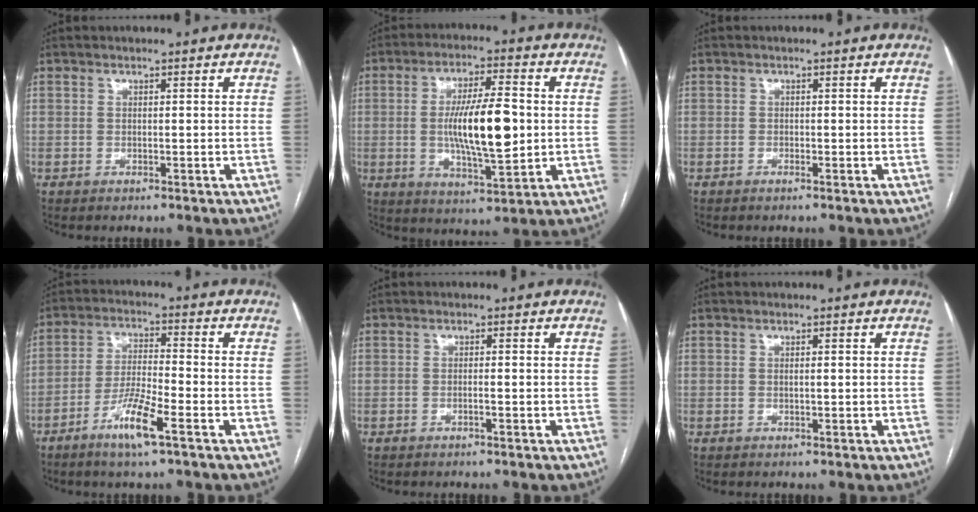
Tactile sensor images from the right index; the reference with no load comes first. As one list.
[{"total": 12.9, "force": [-0.3, 2.9, 12.6], "torque": [-0.227, -0.002, -0.003]}, {"total": 0.5, "force": [-0.4, 0.1, 0.3], "torque": [-0.007, 0.000, -0.006]}, {"total": 8.1, "force": [-4.6, 0.4, 6.7], "torque": [-0.135, -0.009, -0.087]}, {"total": 0.9, "force": [-0.4, -0.1, 0.8], "torque": [-0.018, 0.001, -0.007]}, {"total": 0.6, "force": [0.0, 0.1, 0.6], "torque": [-0.011, 0.000, 0.000]}]